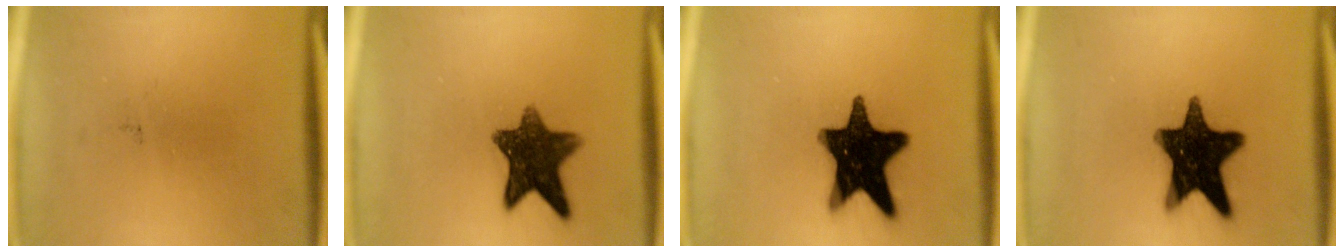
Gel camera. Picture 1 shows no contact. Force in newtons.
{"total": 10.8}
{"total": 17.9}
{"total": 16.6}